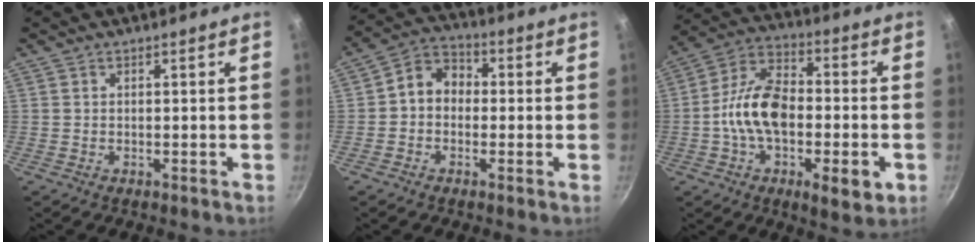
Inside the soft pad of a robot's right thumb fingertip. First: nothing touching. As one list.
[{"total": 6.8, "force": [-0.4, 5.6, 3.8], "torque": [-0.035, 0.025, -0.029]}, {"total": 18.5, "force": [-3.7, 8.9, 15.8], "torque": [-0.248, 0.034, -0.077]}]